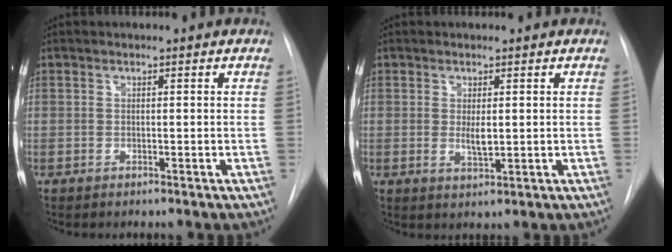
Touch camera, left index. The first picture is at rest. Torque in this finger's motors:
{"motor_torque": [0.68, 0.17, 0.11, 0.03]}